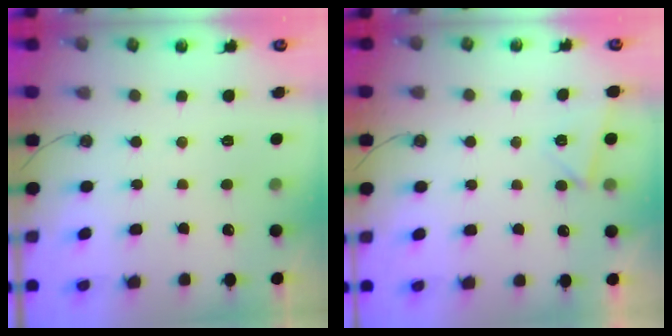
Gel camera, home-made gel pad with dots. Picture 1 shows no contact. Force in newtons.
{"total": 4.3, "press": 3.8, "slide": 2.1}